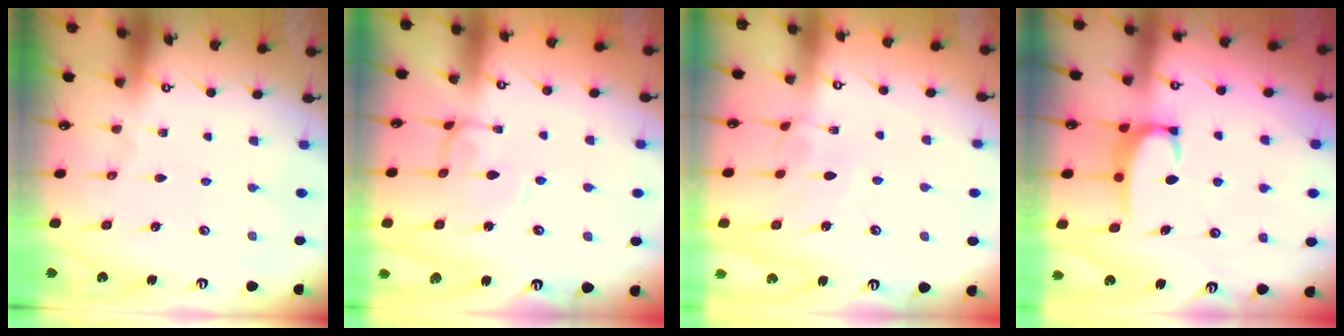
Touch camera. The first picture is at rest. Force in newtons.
{"total": 0.9, "press": 0.9, "slide": 0.4}
{"total": 3.0, "press": 3.0, "slide": 0.3}
{"total": 2.7, "press": 2.7, "slide": 0.3}